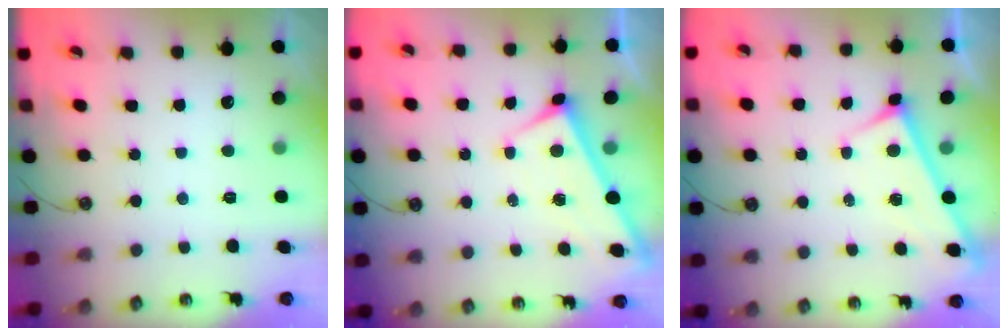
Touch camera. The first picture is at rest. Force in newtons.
{"total": 1.6, "press": 1.6, "slide": 0.1}
{"total": 3.2, "press": 3.1, "slide": 0.3}